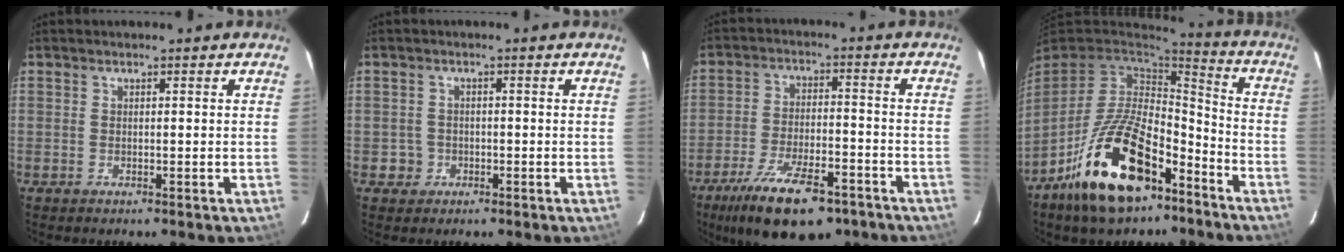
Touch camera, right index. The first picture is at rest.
{"total": 2.8, "force": [-0.9, 2.7, 0.1], "torque": [-0.002, 0.013, -0.012]}
{"total": 17.0, "force": [-11.3, 6.4, 10.9], "torque": [-0.217, -0.026, -0.181]}
{"total": 21.5, "force": [-12.4, 10.1, 14.5], "torque": [-0.285, -0.001, -0.207]}